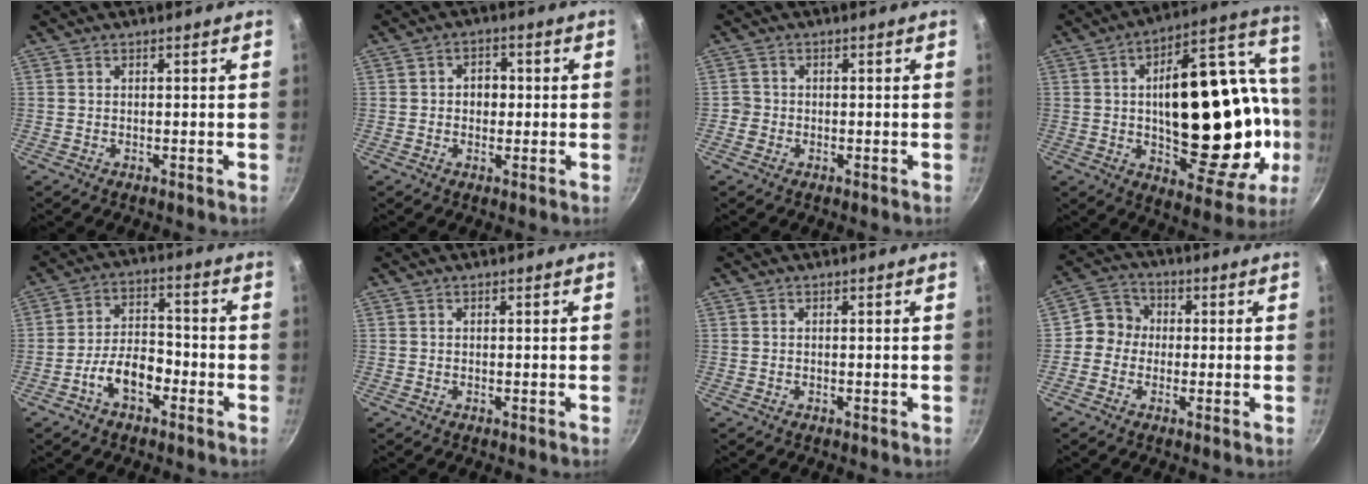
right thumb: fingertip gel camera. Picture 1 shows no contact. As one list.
[{"total": 4.1, "force": [0.0, 3.3, 2.4], "torque": [-0.010, 0.008, -0.004]}, {"total": 1.9, "force": [-0.8, 1.7, 0.3], "torque": [0.005, 0.010, -0.015]}, {"total": 32.8, "force": [-1.0, 16.5, 28.3], "torque": [-0.370, 0.026, 0.000]}, {"total": 8.2, "force": [-3.9, 4.6, 5.5], "torque": [-0.076, 0.045, -0.073]}, {"total": 0.0}, {"total": 0.0}, {"total": 5.8, "force": [-0.6, 5.4, 2.0], "torque": [-0.003, 0.016, -0.032]}]